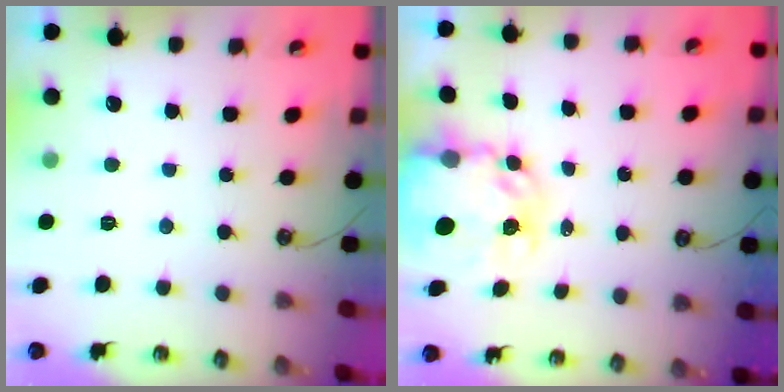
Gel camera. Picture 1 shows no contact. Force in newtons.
{"total": 7.7, "press": 7.6, "slide": 0.7}